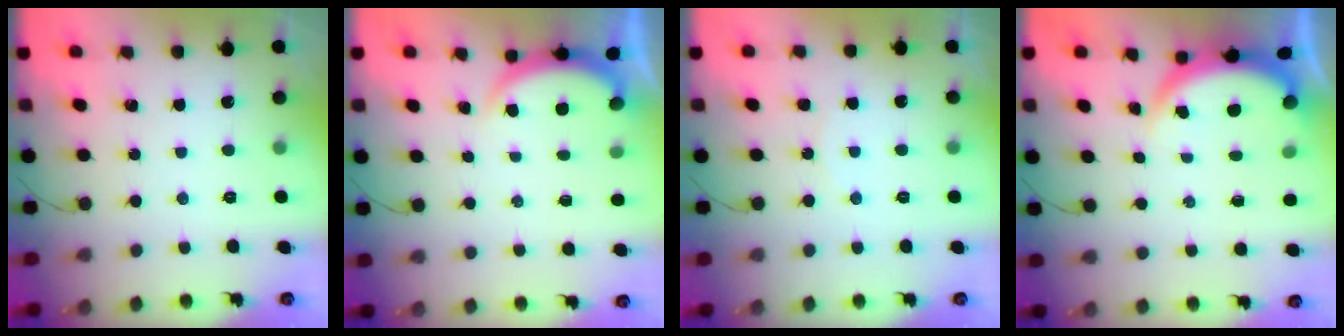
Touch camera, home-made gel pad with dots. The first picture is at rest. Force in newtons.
{"total": 1.8, "press": 1.8, "slide": 0.5}
{"total": 2.8, "press": 2.8, "slide": 0.6}
{"total": 4.2, "press": 4.0, "slide": 1.3}